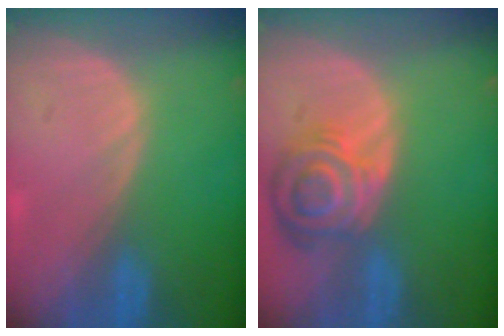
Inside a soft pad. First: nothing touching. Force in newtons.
{"total": 8.4, "press": 7.4, "slide": 3.9}